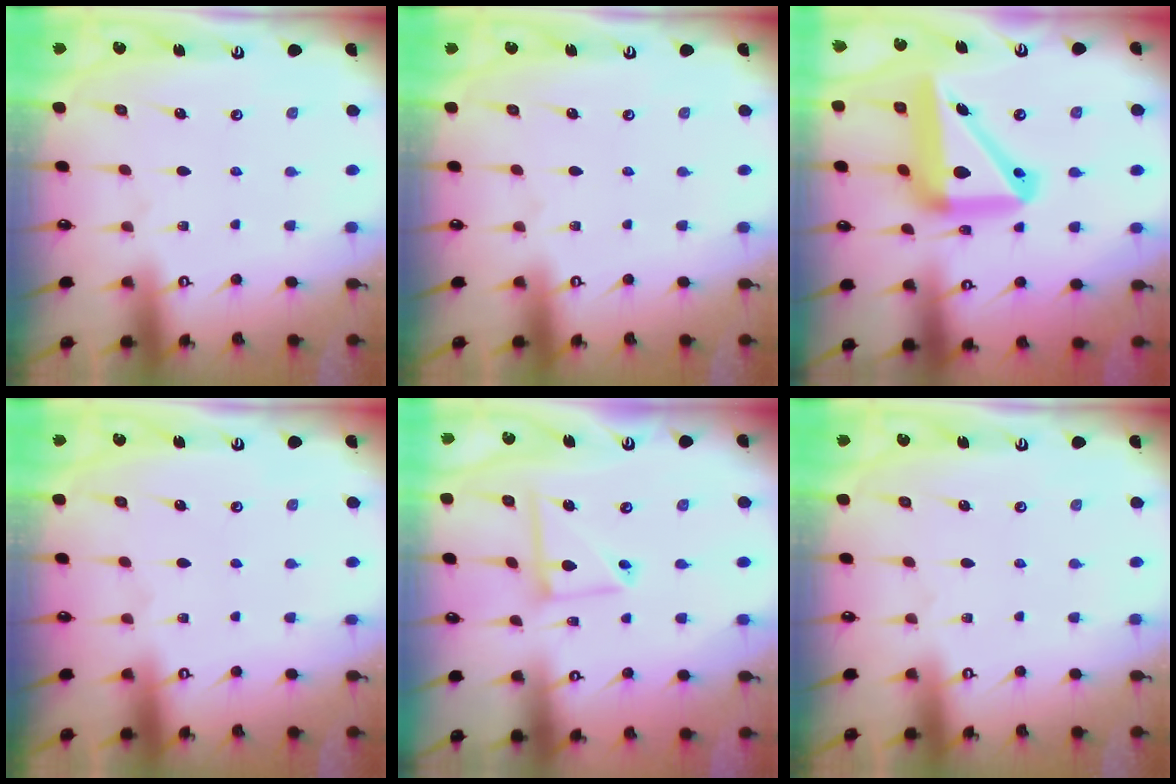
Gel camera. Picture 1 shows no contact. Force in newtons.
{"total": 0.0}
{"total": 19.5, "press": 19.3, "slide": 3.0}
{"total": 0.0}
{"total": 8.9, "press": 8.9, "slide": 0.7}
{"total": 0.0}